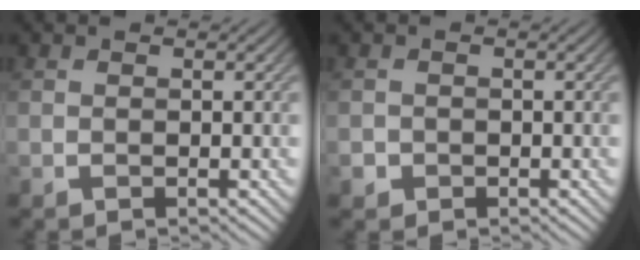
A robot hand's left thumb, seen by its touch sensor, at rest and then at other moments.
{"total": 1.2, "force": [-0.6, 1.1, 0.1], "torque": [0.001, -0.005, -0.014]}